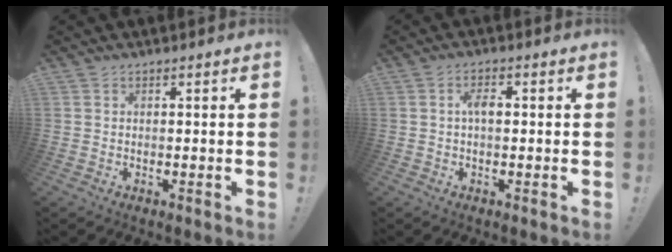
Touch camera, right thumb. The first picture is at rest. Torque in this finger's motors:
{"motor_torque": [0.28, 0.56, 0.24, -0.28, -0.03]}